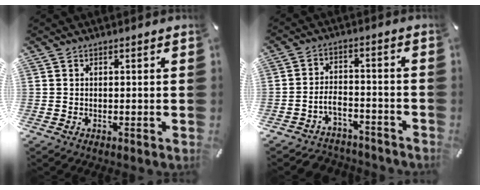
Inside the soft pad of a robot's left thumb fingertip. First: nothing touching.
{"total": 5.4, "force": [-3.4, 3.5, 2.4], "torque": [-0.053, 0.010, -0.067]}